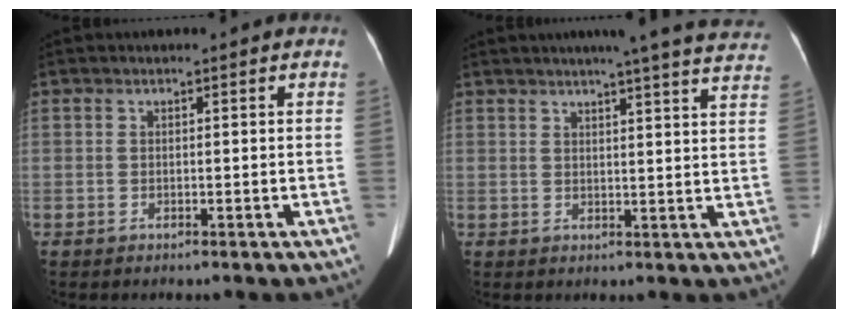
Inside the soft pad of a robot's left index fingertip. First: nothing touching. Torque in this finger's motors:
{"motor_torque": [0.16, -1.19, -0.05, 0.01]}